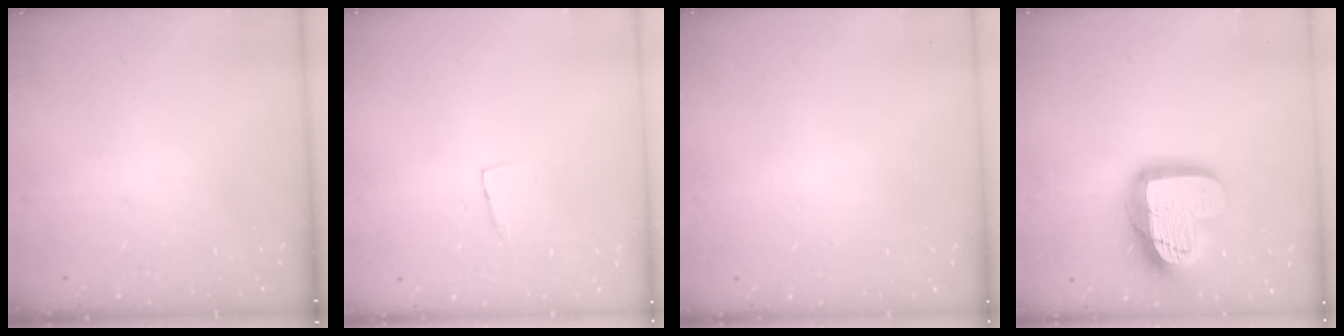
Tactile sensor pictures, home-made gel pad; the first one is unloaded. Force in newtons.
{"total": 3.3, "press": 3.3, "slide": 0.2}
{"total": 0.0}
{"total": 18.7, "press": 18.6, "slide": 1.5}